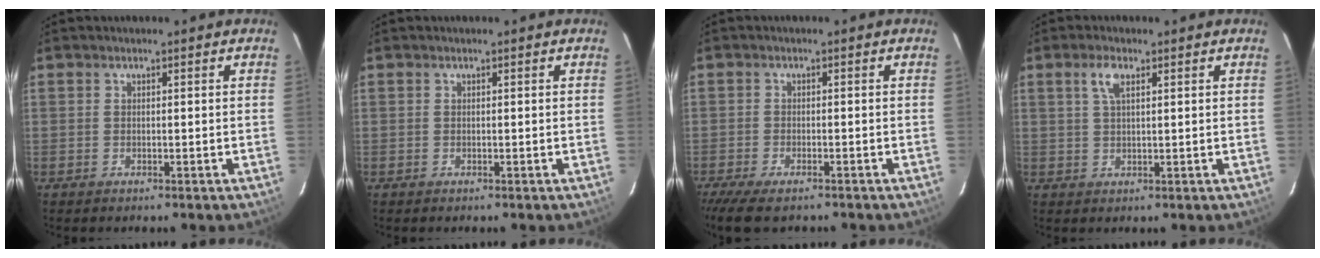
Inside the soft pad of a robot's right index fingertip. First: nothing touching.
{"total": 0.0}
{"total": 7.8, "force": [-6.3, 2.0, 4.1], "torque": [-0.103, -0.032, -0.111]}
{"total": 3.3, "force": [1.5, 1.2, 2.7], "torque": [-0.053, 0.006, 0.030]}